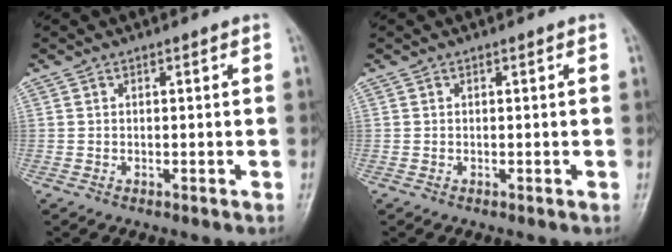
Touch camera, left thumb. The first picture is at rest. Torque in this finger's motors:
{"motor_torque": [-0.03, 0.03, 0.01, -0.08, 0.00]}